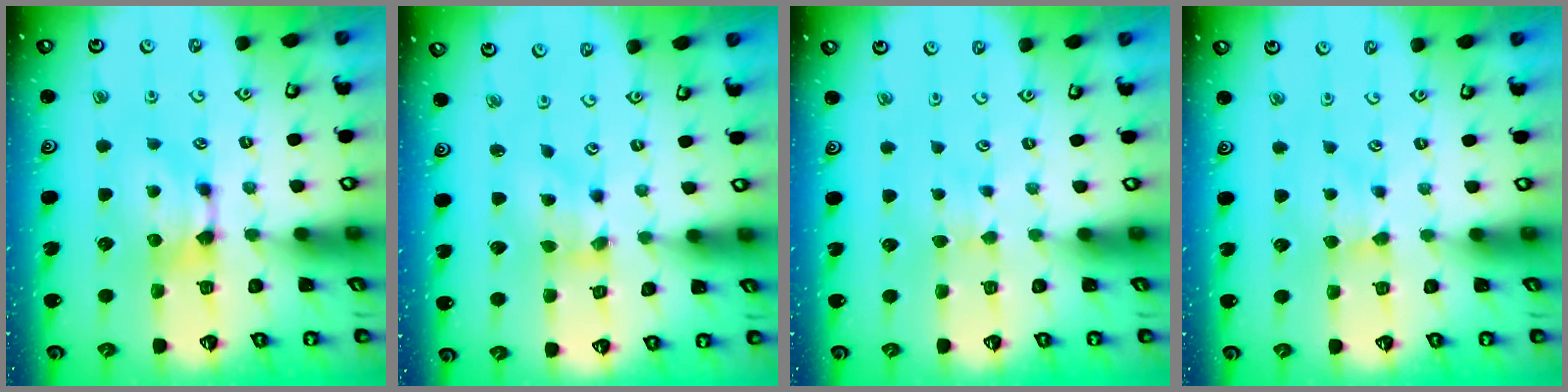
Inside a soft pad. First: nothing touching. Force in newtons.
{"total": 1.2, "press": 0.6, "slide": 1.1}
{"total": 3.0, "press": 2.9, "slide": 0.4}
{"total": 1.1, "press": 1.0, "slide": 0.6}